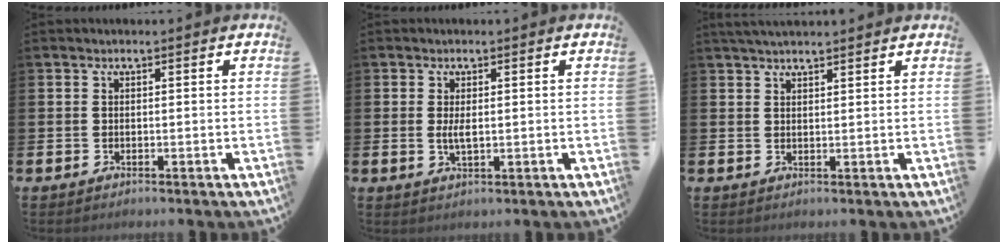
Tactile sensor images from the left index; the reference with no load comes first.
{"total": 2.0, "force": [0.2, 0.7, 1.9], "torque": [-0.022, -0.004, 0.000]}
{"total": 2.7, "force": [2.6, 0.4, 0.7], "torque": [-0.014, -0.007, 0.046]}